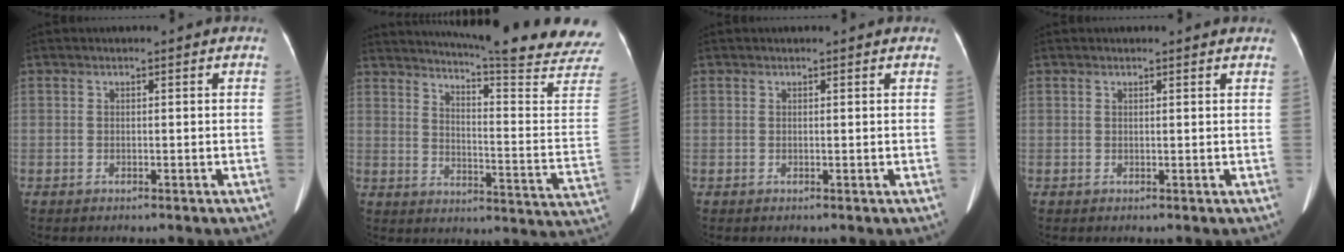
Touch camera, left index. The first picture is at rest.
{"total": 24.9, "force": [22.6, -0.9, 10.6], "torque": [-0.164, -0.121, 0.270]}
{"total": 1.2, "force": [1.1, 0.2, 0.4], "torque": [-0.009, 0.003, 0.010]}
{"total": 2.1, "force": [2.0, 0.2, 0.5], "torque": [-0.008, -0.001, 0.015]}